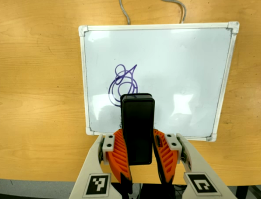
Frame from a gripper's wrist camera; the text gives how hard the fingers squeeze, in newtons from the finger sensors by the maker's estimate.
{"total": 9.8, "left": 7.8, "right": 11.9}